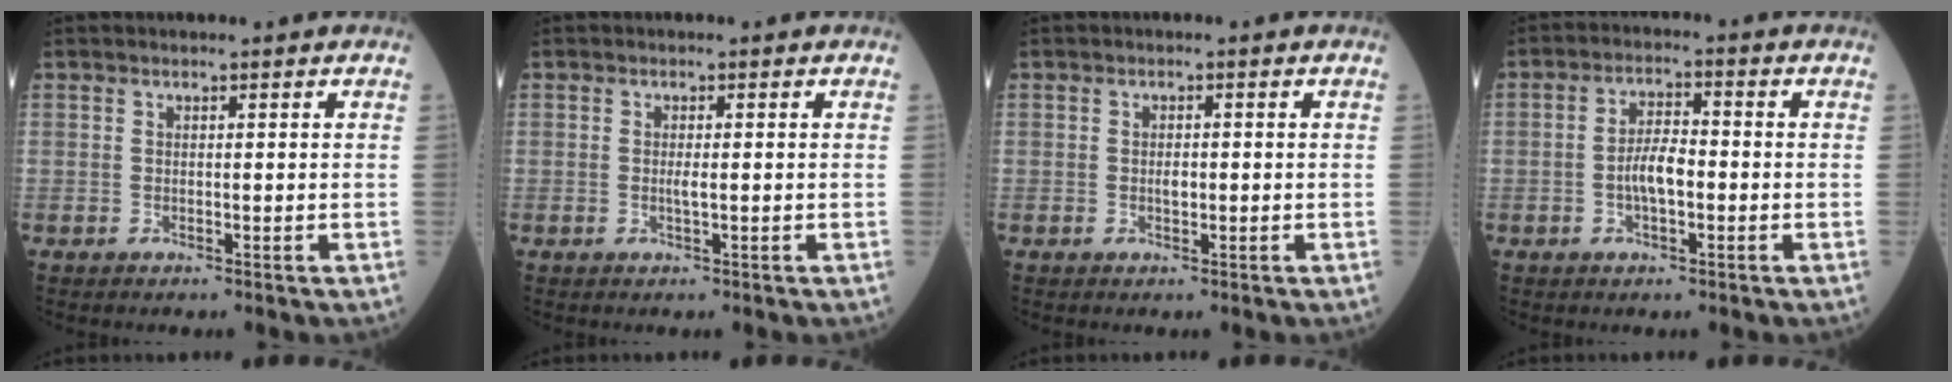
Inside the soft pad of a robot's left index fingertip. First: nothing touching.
{"total": 1.0, "force": [-0.3, 0.0, 0.9], "torque": [-0.019, -0.005, -0.007]}
{"total": 1.1, "force": [-0.4, 0.5, 0.9], "torque": [-0.018, -0.002, -0.006]}
{"total": 4.8, "force": [-1.2, 1.7, 4.4], "torque": [-0.090, 0.005, -0.027]}